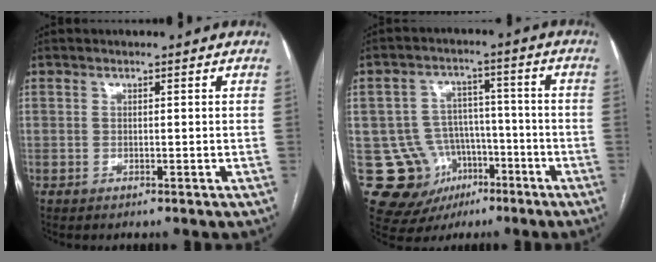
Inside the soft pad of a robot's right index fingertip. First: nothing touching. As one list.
[{"total": 12.2, "force": [-4.6, 11.0, 2.7], "torque": [-0.049, 0.052, -0.054]}]